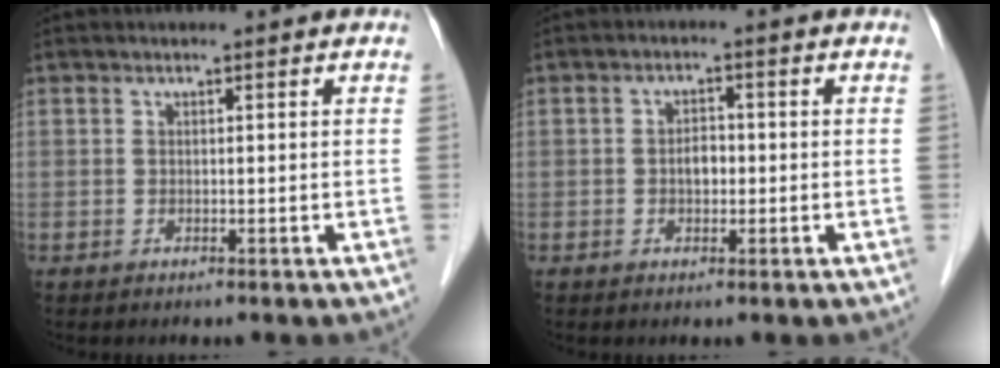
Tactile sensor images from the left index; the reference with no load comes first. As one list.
[{"total": 2.4, "force": [-0.5, 1.5, 1.8], "torque": [-0.031, 0.004, -0.009]}]